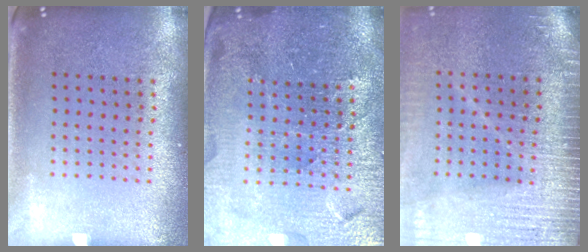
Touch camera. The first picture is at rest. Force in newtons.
{"total": 5.1, "press": 4.7, "slide": 1.9}
{"total": 3.8, "press": 3.3, "slide": 1.9}